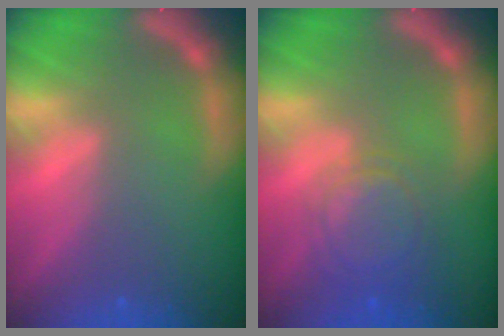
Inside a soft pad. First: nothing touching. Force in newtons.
{"total": 5.1}